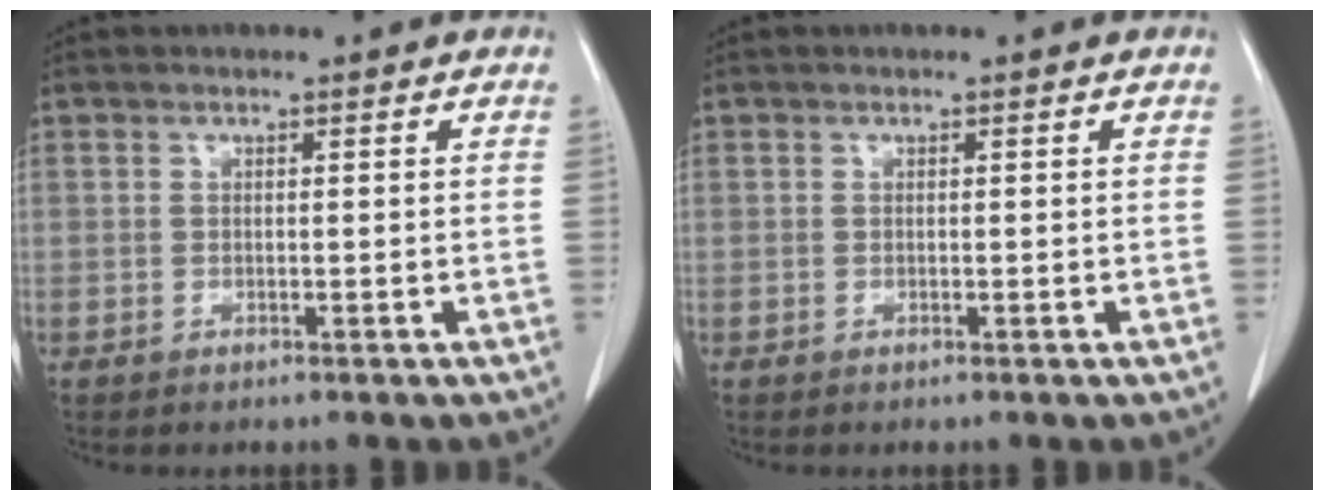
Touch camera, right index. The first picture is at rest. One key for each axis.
{"total": 0.0}